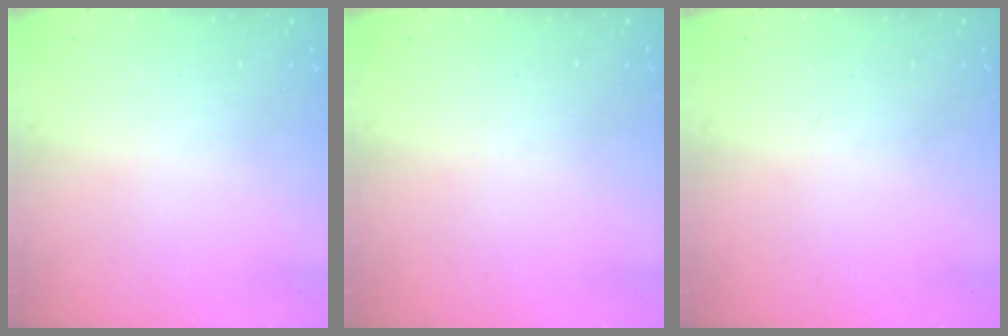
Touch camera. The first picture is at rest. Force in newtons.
{"total": 0.0}
{"total": 0.0}